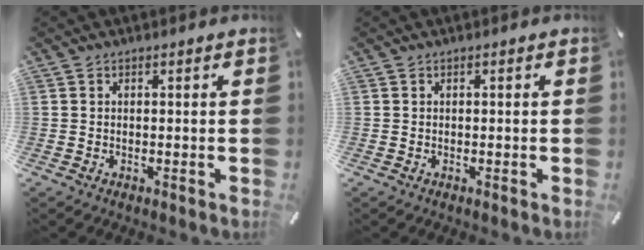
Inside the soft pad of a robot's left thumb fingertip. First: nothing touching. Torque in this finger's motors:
{"motor_torque": [0.13, 0.04, 0.18, 0.08, -0.01]}